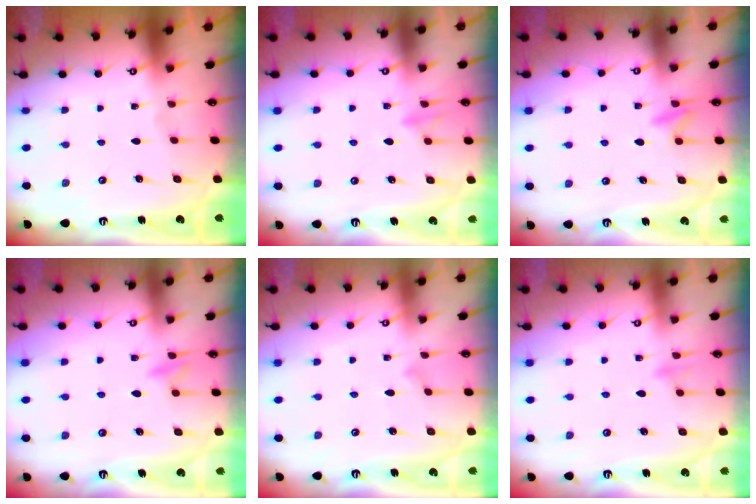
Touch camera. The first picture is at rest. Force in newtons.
{"total": 8.3, "press": 8.2, "slide": 1.3}
{"total": 7.2, "press": 7.2, "slide": 0.7}
{"total": 8.7, "press": 8.7, "slide": 0.9}
{"total": 6.8, "press": 6.8, "slide": 0.4}
{"total": 6.7, "press": 6.7, "slide": 0.6}